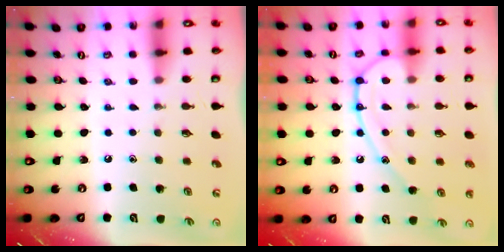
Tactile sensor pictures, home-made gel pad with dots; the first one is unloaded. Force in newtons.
{"total": 13.8, "press": 13.7, "slide": 1.4}